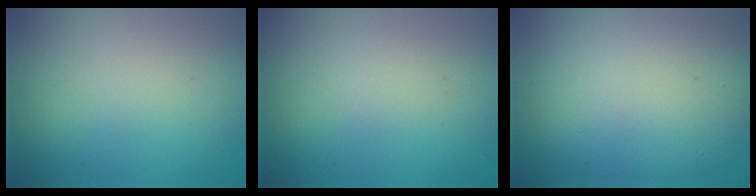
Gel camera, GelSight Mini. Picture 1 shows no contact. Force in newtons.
{"total": 0.9, "press": 0.9, "slide": 0.0}
{"total": 10.7, "press": 10.7, "slide": 0.7}